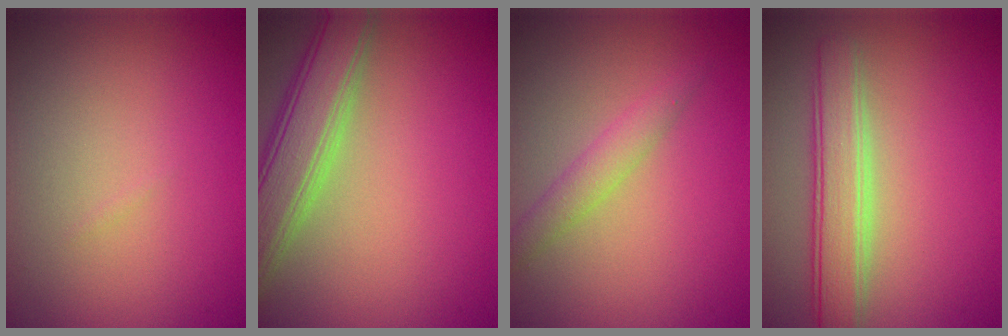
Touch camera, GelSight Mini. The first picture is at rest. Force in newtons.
{"total": 6.1, "press": 6.1, "slide": 0.3}
{"total": 1.9, "press": 1.9, "slide": 0.1}
{"total": 4.2, "press": 4.2, "slide": 0.3}